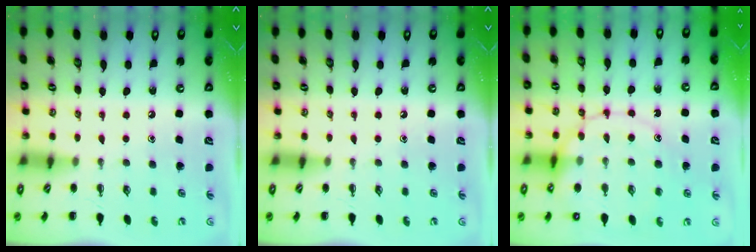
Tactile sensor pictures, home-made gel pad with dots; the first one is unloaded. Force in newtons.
{"total": 0.0}
{"total": 14.5, "press": 14.4, "slide": 2.1}